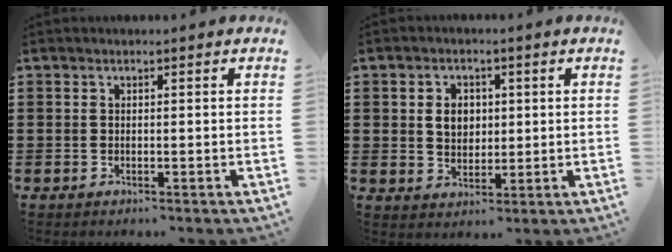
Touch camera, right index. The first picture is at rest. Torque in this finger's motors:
{"motor_torque": [0.13, -0.04, 0.38, 0.06]}